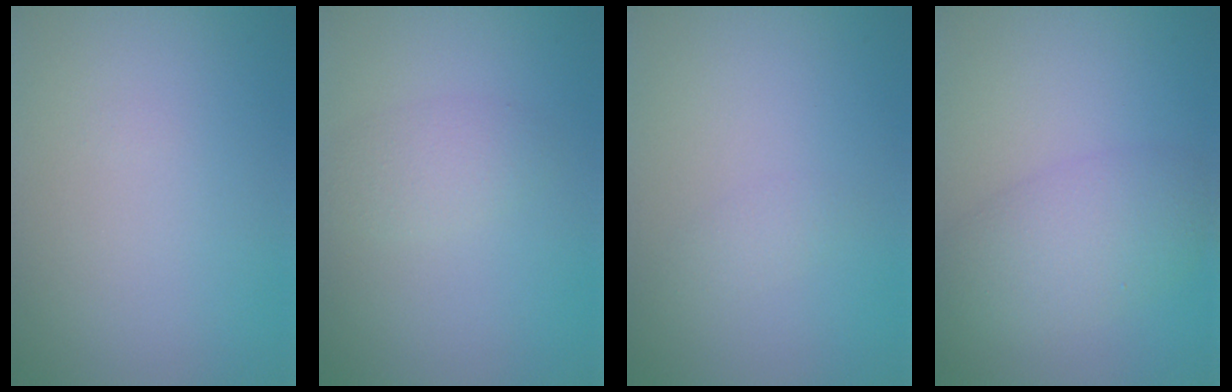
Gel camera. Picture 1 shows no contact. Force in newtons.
{"total": 1.9, "press": 1.9, "slide": 0.1}
{"total": 0.9, "press": 0.9, "slide": 0.0}
{"total": 4.5, "press": 4.5, "slide": 0.1}